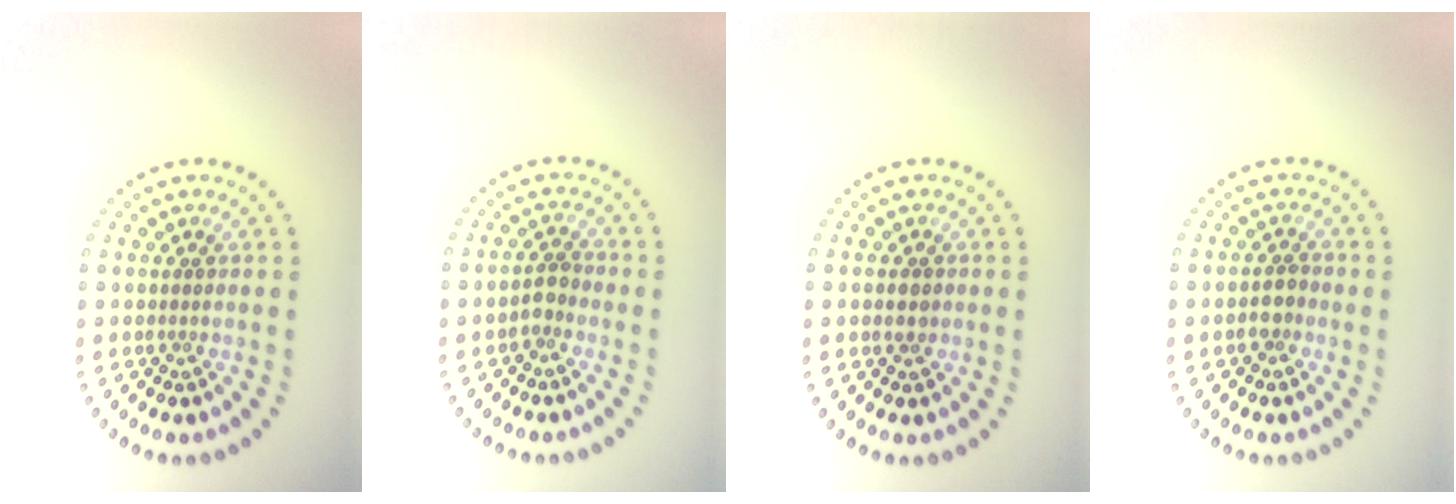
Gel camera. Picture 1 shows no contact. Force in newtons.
{"total": 1.5, "press": 1.3, "slide": 0.7}
{"total": 1.6, "press": 1.6, "slide": 0.3}
{"total": 1.6, "press": 1.5, "slide": 0.6}